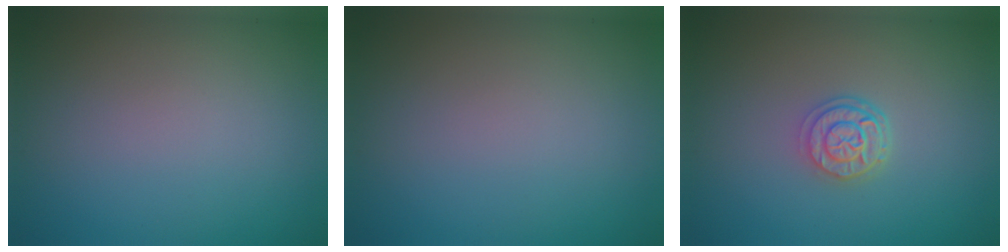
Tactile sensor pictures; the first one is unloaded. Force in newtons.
{"total": 0.0}
{"total": 2.7, "press": 2.2, "slide": 1.6}